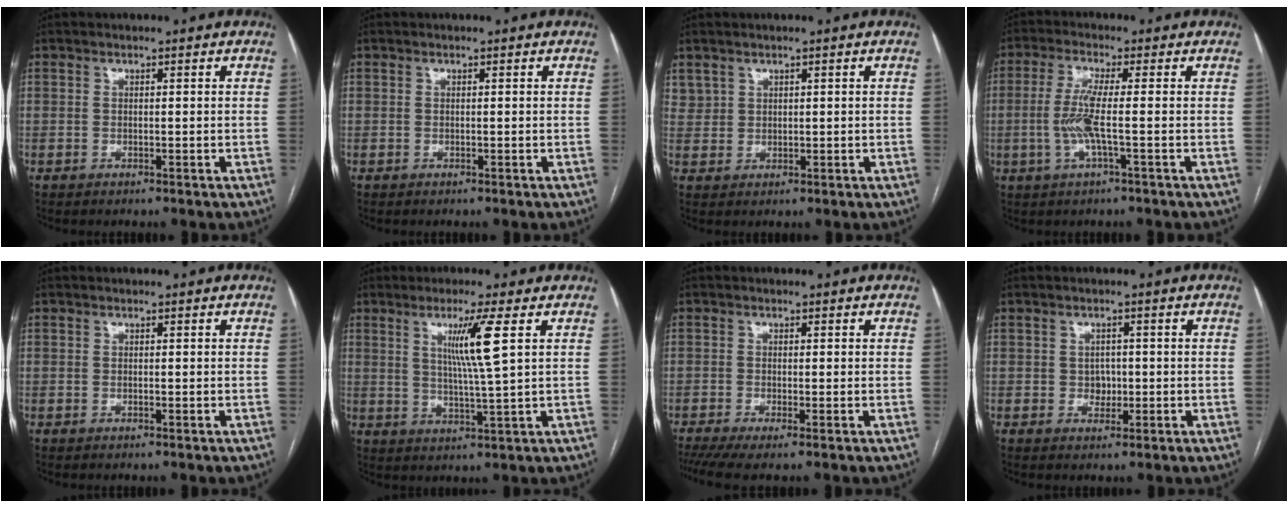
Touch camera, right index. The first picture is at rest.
{"total": 0.0}
{"total": 2.3, "force": [1.6, 1.7, 0.1], "torque": [0.007, 0.005, 0.030]}
{"total": 5.7, "force": [-1.0, -0.1, 5.6], "torque": [-0.125, -0.004, -0.023]}
{"total": 0.0}
{"total": 7.0, "force": [2.5, -1.4, 6.4], "torque": [-0.118, -0.013, 0.048]}
{"total": 4.6, "force": [-3.0, 0.5, 3.4], "torque": [-0.061, -0.009, -0.057]}
{"total": 2.2, "force": [-0.2, 1.8, 1.2], "torque": [-0.012, 0.004, -0.001]}